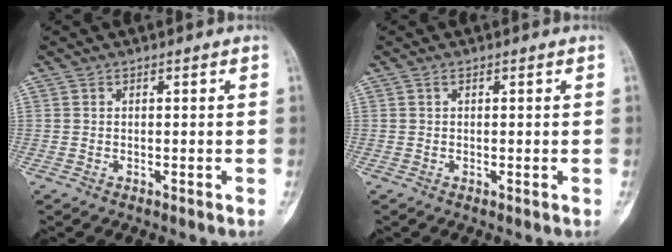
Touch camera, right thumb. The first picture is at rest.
{"total": 0.7, "force": [0.1, 0.2, 0.7], "torque": [-0.009, -0.001, 0.002]}